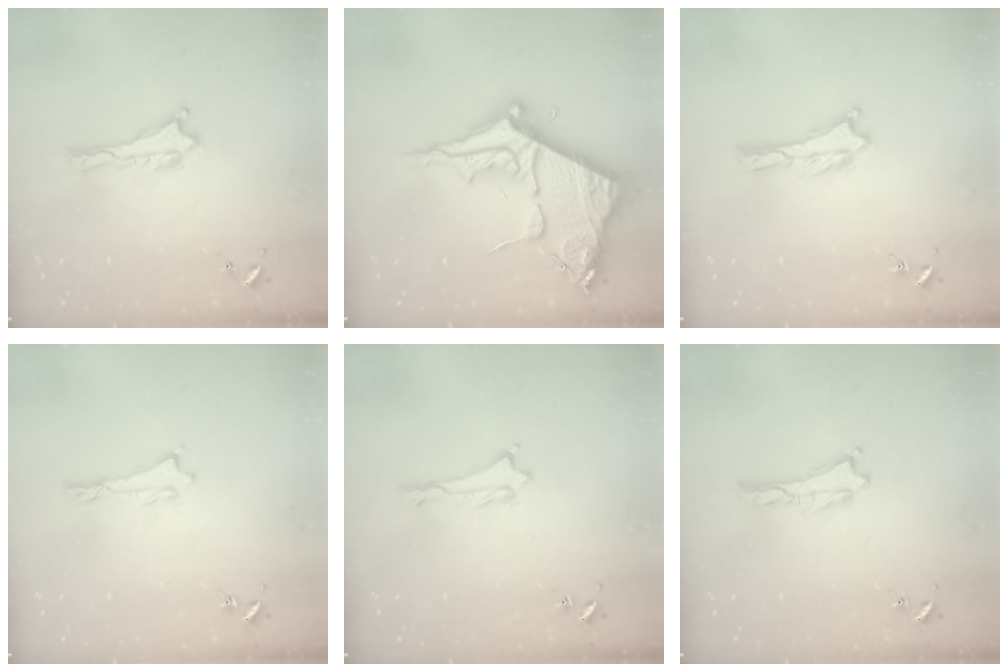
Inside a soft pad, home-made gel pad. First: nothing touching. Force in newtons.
{"total": 10.4, "press": 10.4, "slide": 1.1}
{"total": 0.0}
{"total": 0.5, "press": 0.5, "slide": 0.2}
{"total": 0.6, "press": 0.5, "slide": 0.2}
{"total": 0.0}